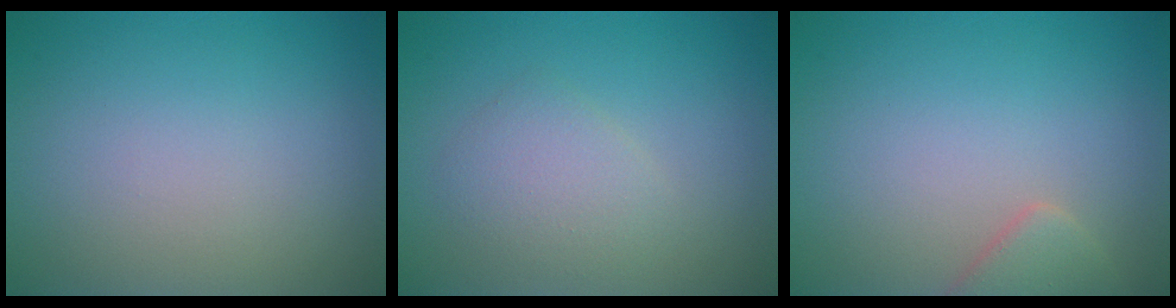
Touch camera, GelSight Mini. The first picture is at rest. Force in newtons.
{"total": 2.3, "press": 2.3, "slide": 0.0}
{"total": 2.1, "press": 2.1, "slide": 0.2}